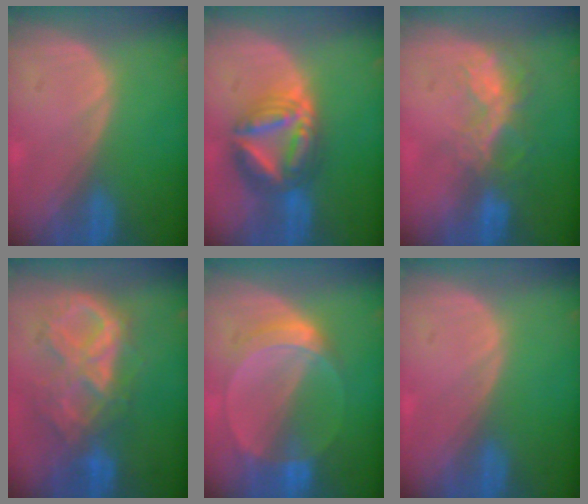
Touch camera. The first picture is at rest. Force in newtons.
{"total": 8.7, "press": 8.7, "slide": 0.8}
{"total": 6.8, "press": 5.8, "slide": 3.4}
{"total": 10.2, "press": 8.7, "slide": 5.3}
{"total": 6.0, "press": 5.5, "slide": 2.4}
{"total": 0.0}